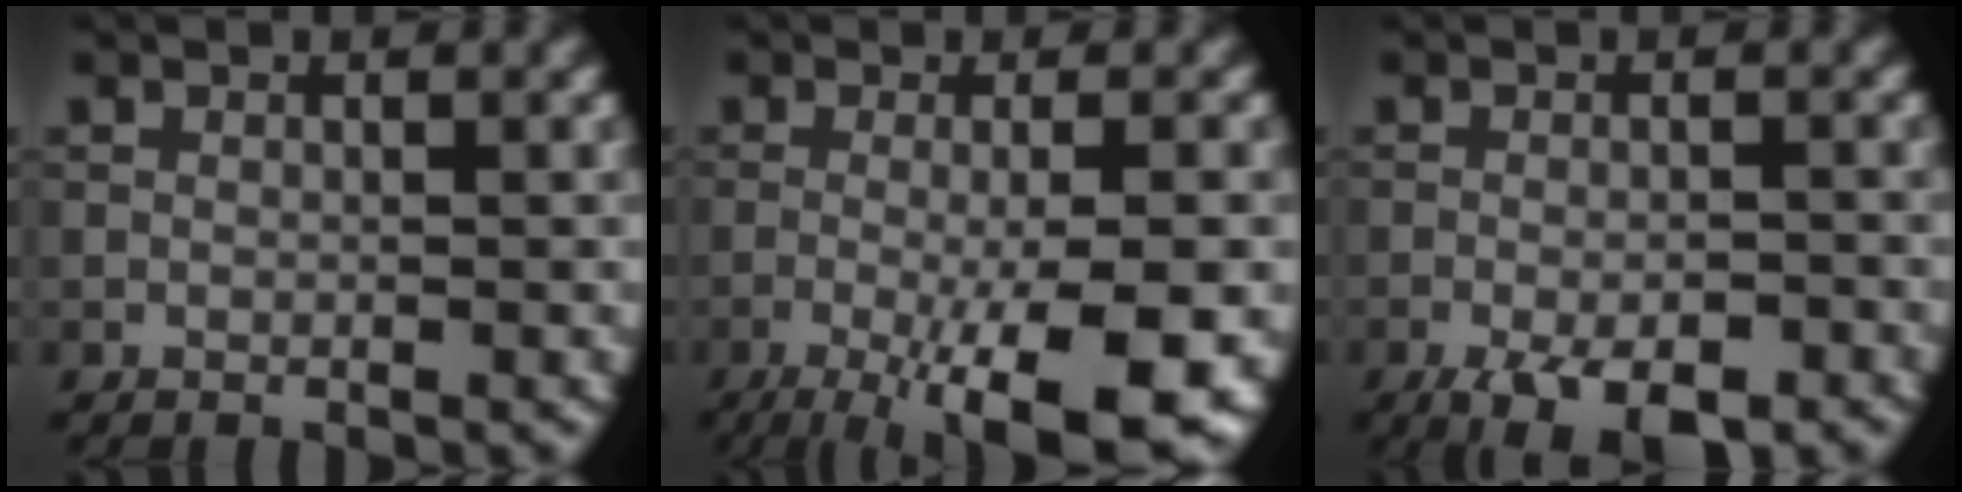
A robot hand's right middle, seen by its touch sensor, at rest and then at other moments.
{"total": 10.9, "force": [-4.0, 2.8, 9.8], "torque": [-0.140, -0.009, -0.054]}
{"total": 5.5, "force": [-3.4, 1.7, 4.0], "torque": [-0.066, -0.007, -0.052]}